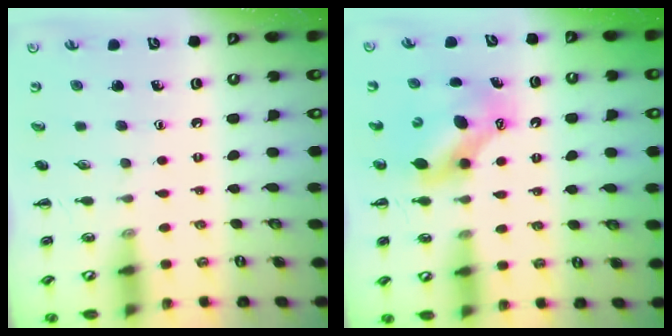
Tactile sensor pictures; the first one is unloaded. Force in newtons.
{"total": 7.5, "press": 7.3, "slide": 1.4}